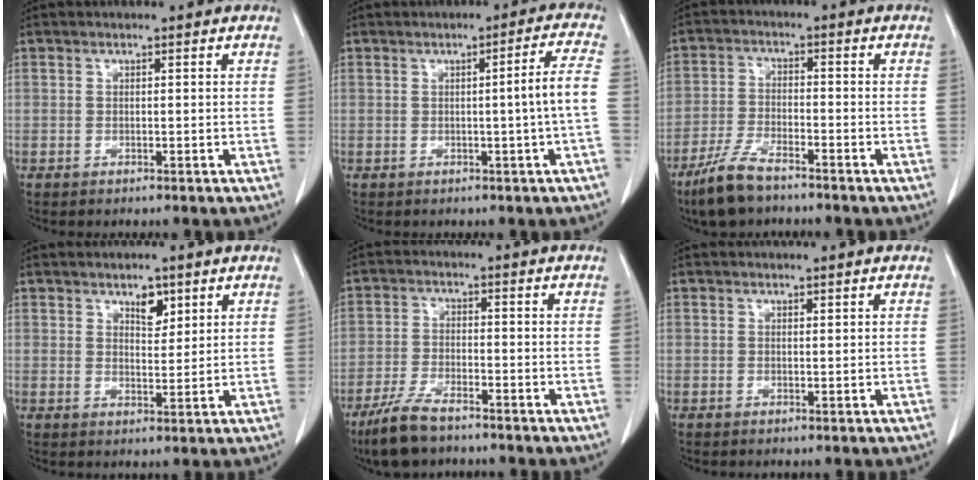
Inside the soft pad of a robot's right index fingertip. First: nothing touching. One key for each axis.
{"total": 5.0, "fx": -0.7, "fy": -1.3, "fz": 4.8, "tx": -0.065, "ty": 0.002, "tz": -0.010}
{"total": 7.2, "fx": -5.6, "fy": 1.8, "fz": 4.2, "tx": -0.098, "ty": -0.014, "tz": -0.107}
{"total": 3.3, "fx": 2.1, "fy": 1.6, "fz": 2.0, "tx": -0.031, "ty": -0.006, "tz": 0.036}
{"total": 7.0, "fx": -5.4, "fy": 1.7, "fz": 4.0, "tx": -0.090, "ty": -0.015, "tz": -0.102}
{"total": 0.0}